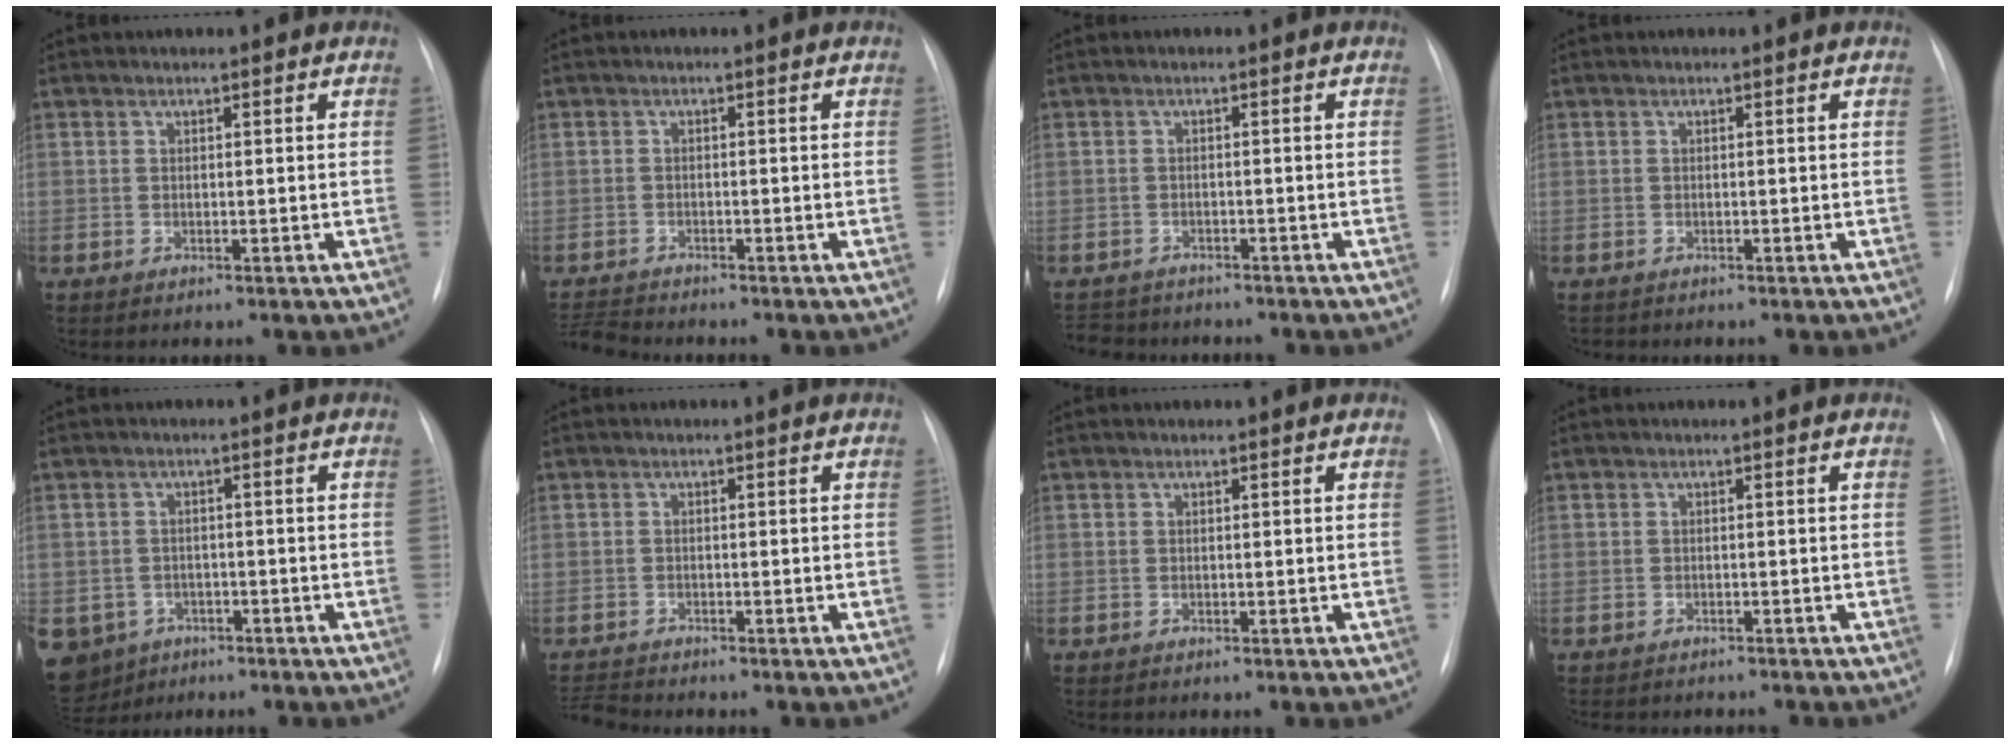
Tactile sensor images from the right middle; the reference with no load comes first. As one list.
[{"total": 3.0, "force": [-3.0, -0.5, -0.1], "torque": [-0.001, -0.022, -0.052]}, {"total": 5.7, "force": [-5.2, 2.1, 0.7], "torque": [-0.013, -0.007, -0.077]}, {"total": 0.6, "force": [-0.6, 0.2, 0.0], "torque": [-0.006, -0.001, -0.008]}, {"total": 9.6, "force": [-5.2, 7.9, 1.8], "torque": [-0.061, 0.004, -0.068]}, {"total": 2.5, "force": [-2.4, -0.6, -0.1], "torque": [-0.003, -0.021, -0.041]}, {"total": 0.0}, {"total": 6.0, "force": [-5.5, 1.5, 2.0], "torque": [-0.021, 0.000, -0.067]}]